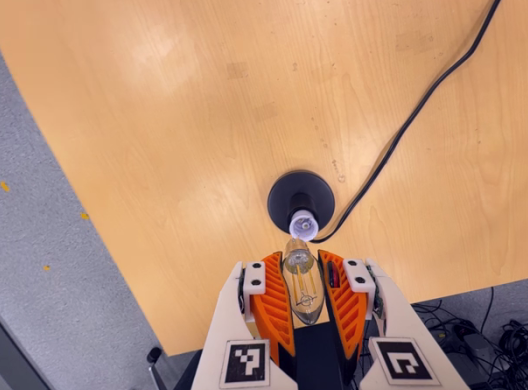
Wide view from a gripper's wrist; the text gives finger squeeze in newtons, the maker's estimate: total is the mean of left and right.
{"total": 23.8, "left": 25.9, "right": 21.7}